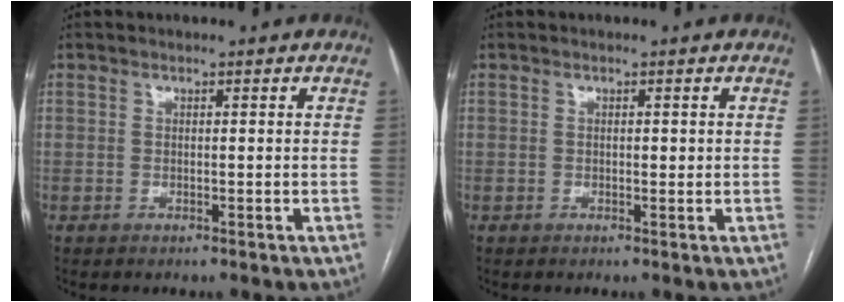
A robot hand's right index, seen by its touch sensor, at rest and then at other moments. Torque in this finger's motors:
{"motor_torque": [0.12, 0.10, 0.00, 0.01]}